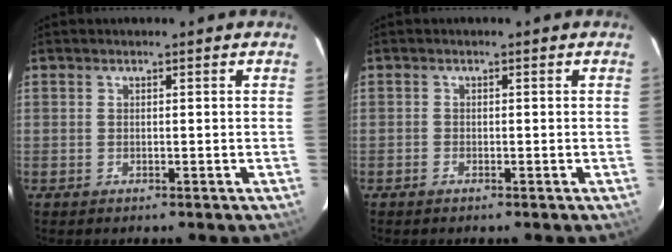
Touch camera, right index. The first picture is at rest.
{"total": 0.6, "force": [-0.6, 0.3, 0.1], "torque": [-0.002, 0.002, -0.013]}